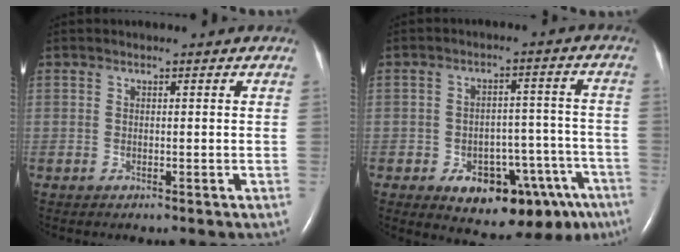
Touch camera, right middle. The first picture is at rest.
{"total": 14.6, "force": [-8.6, 7.0, 9.5], "torque": [-0.094, 0.034, -0.111]}